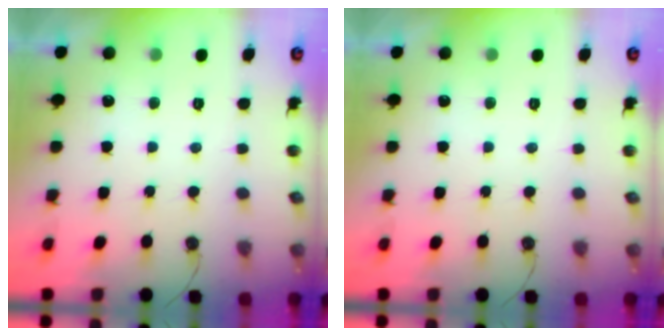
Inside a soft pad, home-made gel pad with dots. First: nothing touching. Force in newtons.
{"total": 0.0}